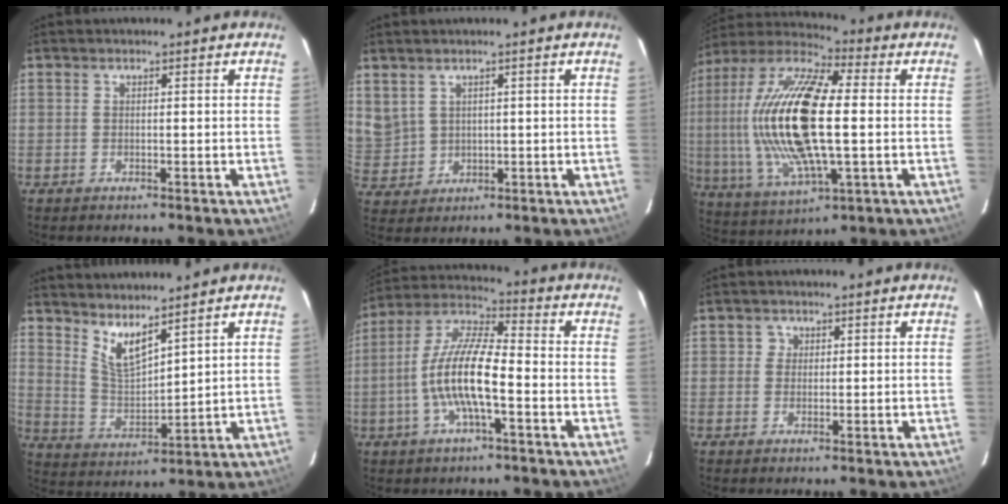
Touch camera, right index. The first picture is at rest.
{"total": 6.5, "force": [3.2, 5.2, 2.3], "torque": [-0.053, 0.011, 0.087]}
{"total": 23.7, "force": [0.7, 8.3, 22.2], "torque": [-0.443, 0.000, 0.009]}
{"total": 7.3, "force": [5.6, 1.7, 4.3], "torque": [-0.081, -0.013, 0.116]}
{"total": 12.9, "force": [-3.4, 3.2, 12.1], "torque": [-0.245, 0.005, -0.070]}
{"total": 1.9, "force": [0.4, 1.8, 0.0], "torque": [0.009, 0.010, 0.002]}